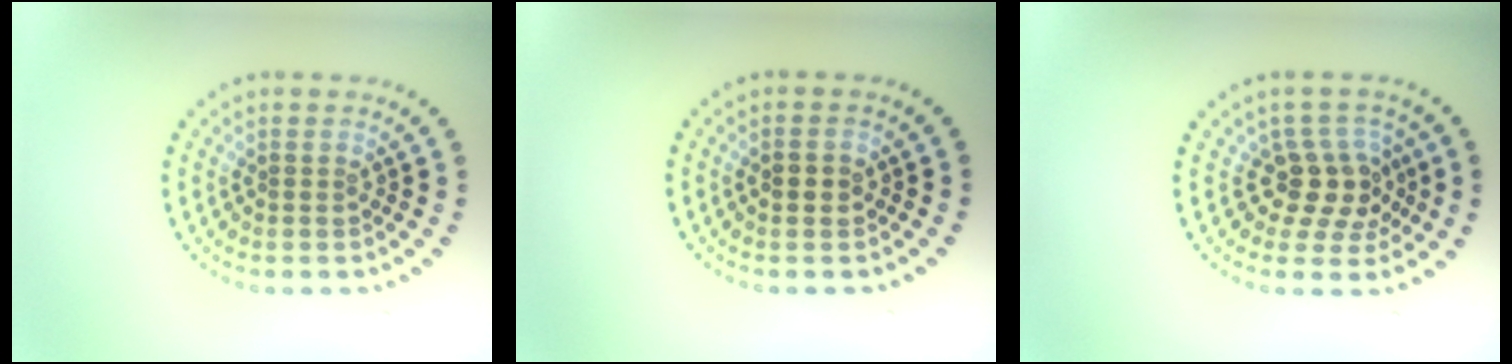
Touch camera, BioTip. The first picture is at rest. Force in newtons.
{"total": 1.7, "press": 1.7, "slide": 0.2}
{"total": 3.6, "press": 3.0, "slide": 1.9}